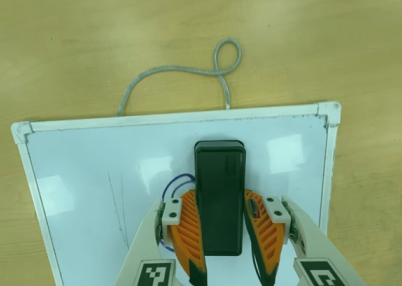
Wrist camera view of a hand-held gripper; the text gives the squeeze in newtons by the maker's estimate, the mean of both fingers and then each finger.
{"total": 10.7, "left": 10.5, "right": 10.9}